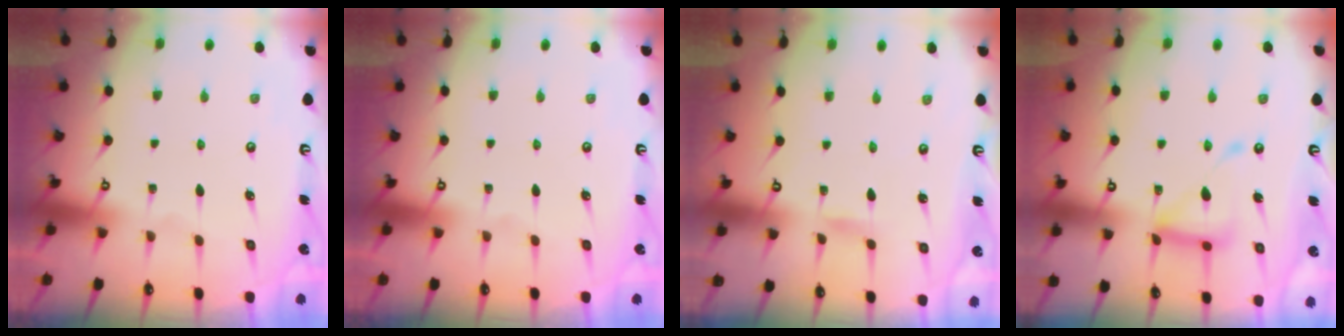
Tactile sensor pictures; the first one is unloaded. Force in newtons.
{"total": 0.0}
{"total": 1.7, "press": 1.7, "slide": 0.1}
{"total": 13.9, "press": 13.8, "slide": 1.2}